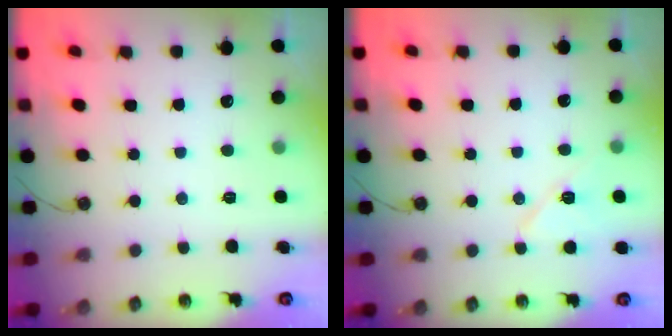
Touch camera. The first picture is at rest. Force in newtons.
{"total": 7.8, "press": 7.8, "slide": 0.9}